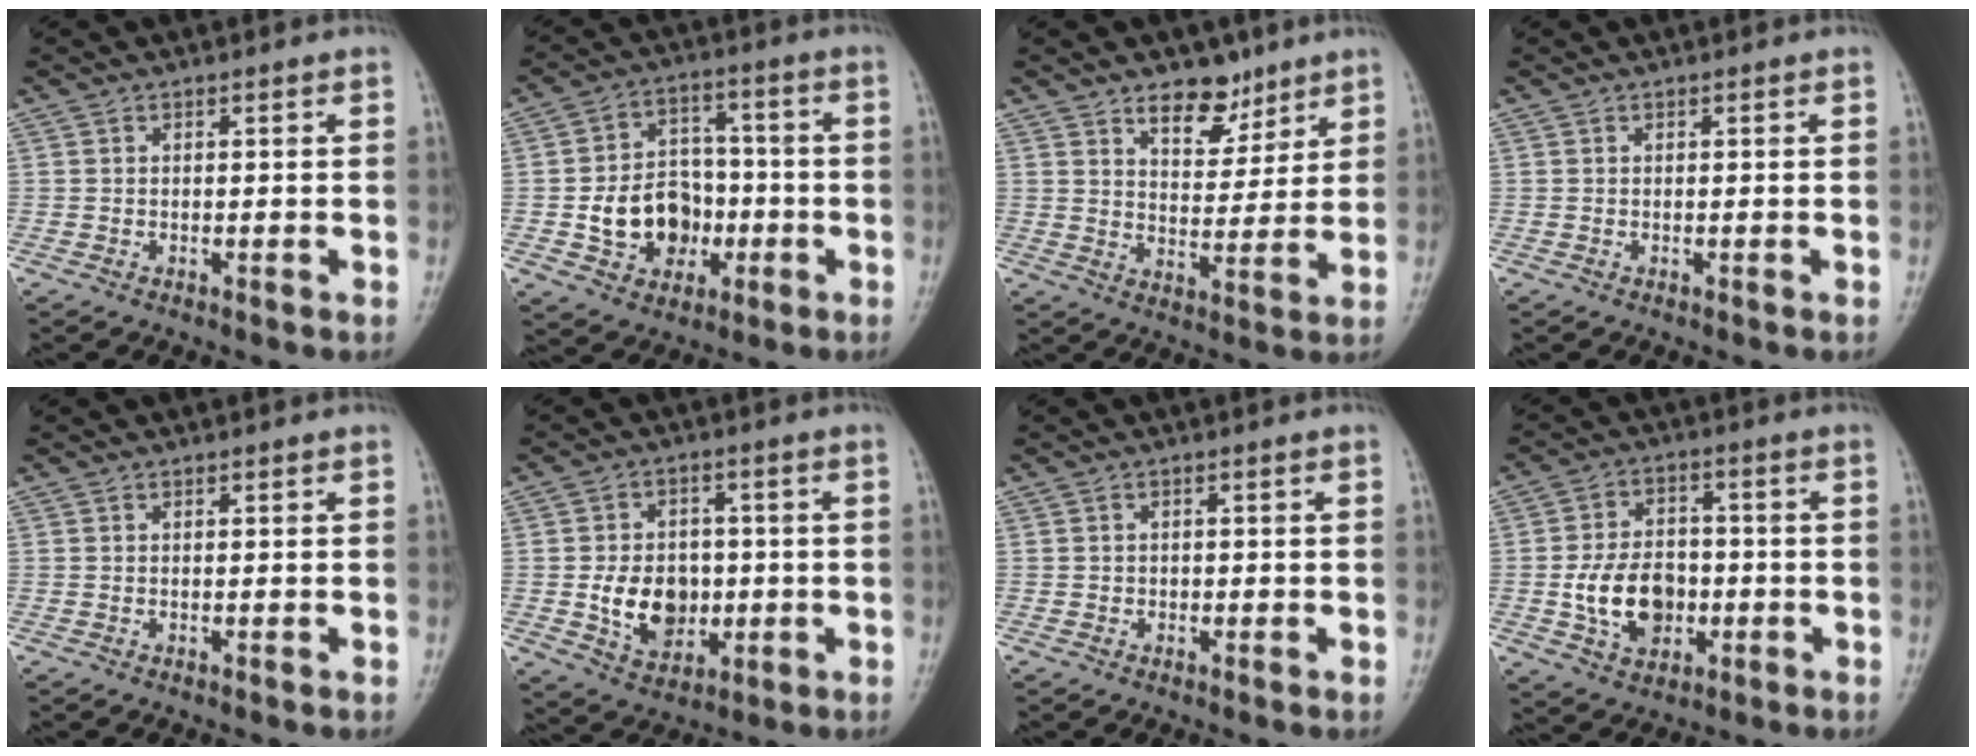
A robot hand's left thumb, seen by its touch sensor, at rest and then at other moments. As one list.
[{"total": 12.3, "force": [-2.9, 9.9, 6.7], "torque": [-0.066, 0.031, -0.047]}, {"total": 8.2, "force": [5.7, 4.5, 3.8], "torque": [-0.026, -0.039, 0.094]}, {"total": 0.0}, {"total": 0.0}, {"total": 10.4, "force": [-1.2, 7.9, 6.6], "torque": [-0.073, 0.000, -0.011]}, {"total": 0.8, "force": [-0.2, 0.7, 0.2], "torque": [0.004, 0.004, -0.005]}, {"total": 11.3, "force": [-2.1, 8.1, 7.6], "torque": [-0.106, 0.015, -0.033]}]